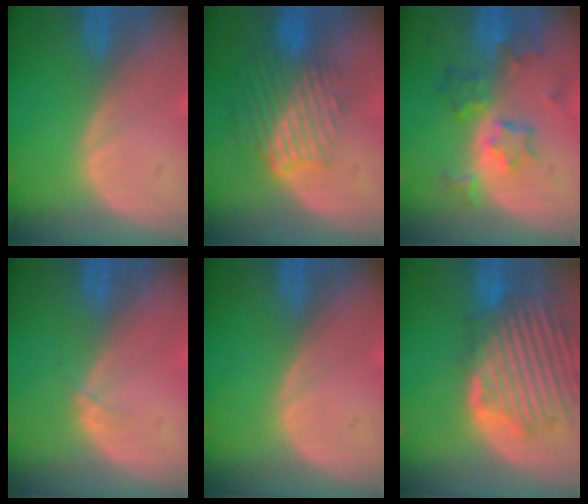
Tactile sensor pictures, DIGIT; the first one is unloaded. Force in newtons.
{"total": 9.5, "press": 8.0, "slide": 5.1}
{"total": 7.3, "press": 6.5, "slide": 3.5}
{"total": 1.2, "press": 0.9, "slide": 0.7}
{"total": 0.0}
{"total": 13.0, "press": 11.4, "slide": 6.1}